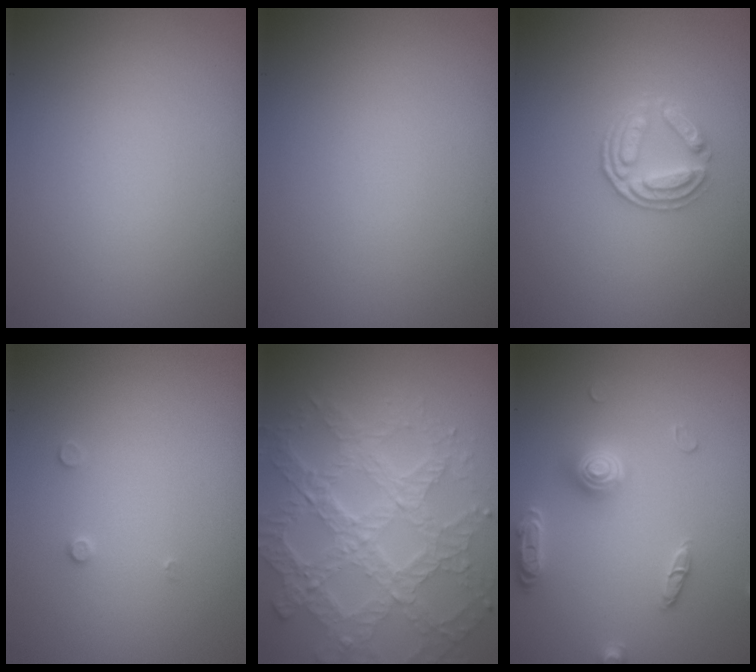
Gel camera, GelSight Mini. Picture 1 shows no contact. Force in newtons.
{"total": 0.0}
{"total": 2.9, "press": 2.5, "slide": 1.6}
{"total": 0.6, "press": 0.6, "slide": 0.2}
{"total": 8.0, "press": 6.1, "slide": 5.2}
{"total": 3.0, "press": 3.0, "slide": 0.4}